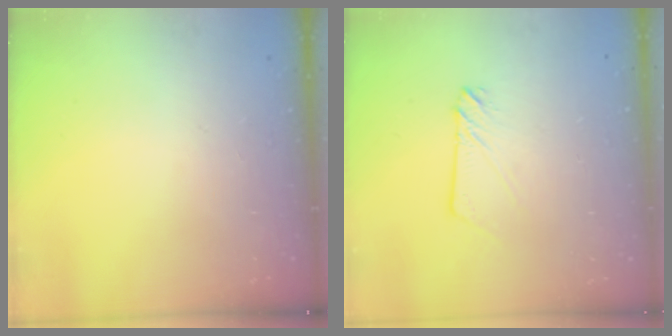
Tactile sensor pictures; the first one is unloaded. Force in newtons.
{"total": 2.9, "press": 2.9, "slide": 0.4}